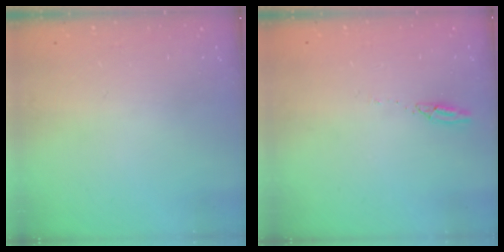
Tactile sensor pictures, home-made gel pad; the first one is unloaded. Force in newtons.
{"total": 2.7, "press": 2.7, "slide": 0.2}